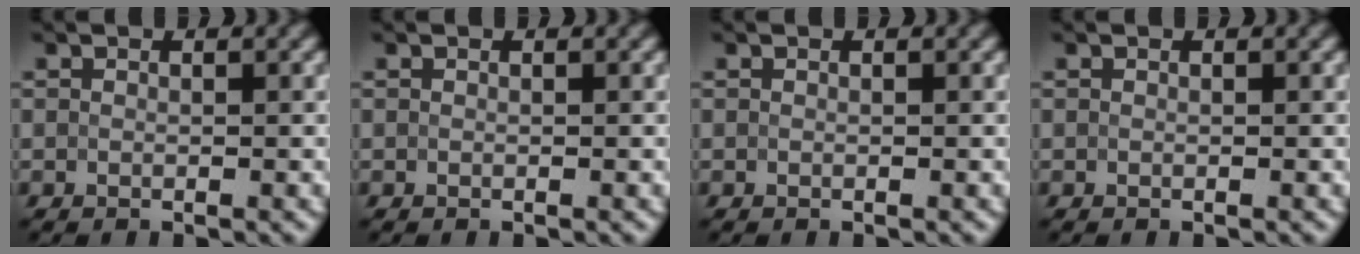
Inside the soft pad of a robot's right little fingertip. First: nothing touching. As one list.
[{"total": 0.0}, {"total": 0.0}, {"total": 0.0}]